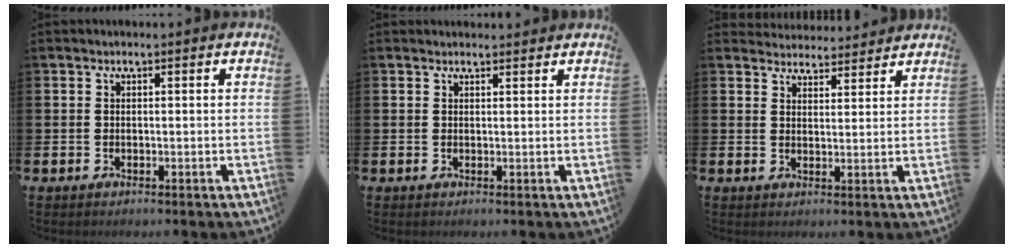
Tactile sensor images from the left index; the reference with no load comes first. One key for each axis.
{"total": 1.1, "fx": 1.0, "fy": 0.3, "fz": 0.1, "tx": 0.009, "ty": -0.002, "tz": 0.016}
{"total": 3.8, "fx": 3.7, "fy": 0.9, "fz": -0.3, "tx": -0.001, "ty": -0.022, "tz": 0.067}